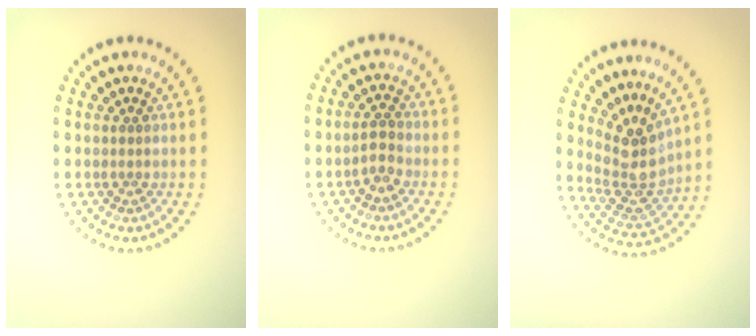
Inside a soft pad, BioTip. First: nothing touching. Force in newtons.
{"total": 1.7, "press": 1.6, "slide": 0.5}
{"total": 4.0, "press": 2.9, "slide": 2.8}